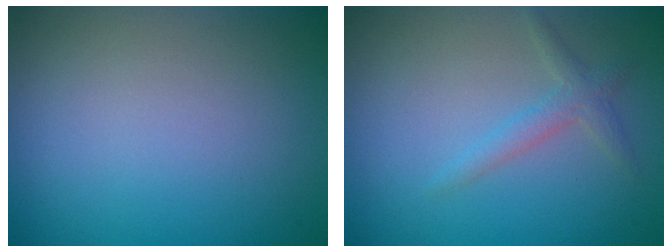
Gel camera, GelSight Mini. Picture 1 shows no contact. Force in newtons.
{"total": 1.7, "press": 1.7, "slide": 0.0}